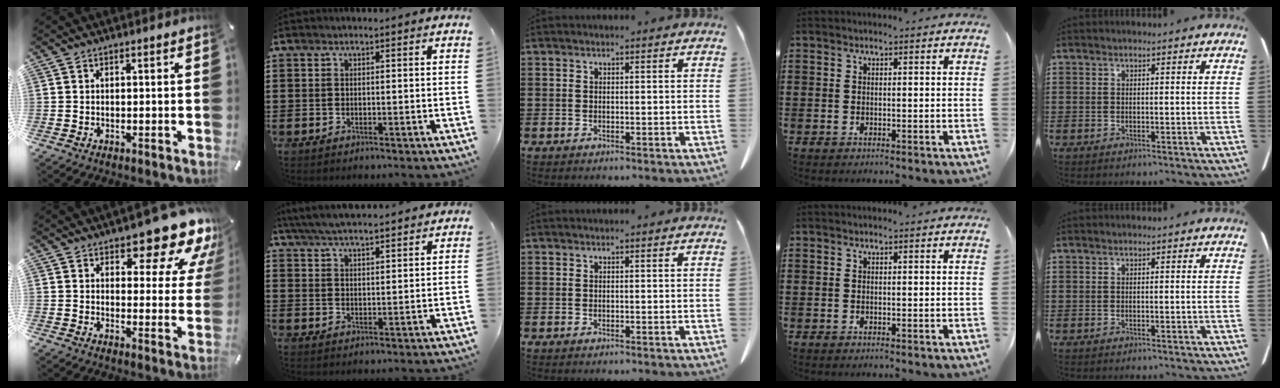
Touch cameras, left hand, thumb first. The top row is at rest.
{"thumb": {"total": 13.8, "force": [10.1, 5.4, 7.7], "torque": [-0.092, -0.078, 0.167]}, "index": {"total": 5.2, "force": [5.0, 0.3, 1.7], "torque": [-0.047, -0.017, 0.091]}}